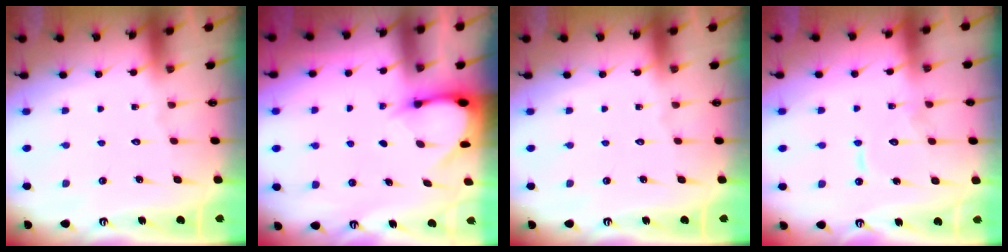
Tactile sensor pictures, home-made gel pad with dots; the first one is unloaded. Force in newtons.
{"total": 3.7, "press": 3.6, "slide": 0.3}
{"total": 0.0}
{"total": 8.4, "press": 8.4, "slide": 0.9}